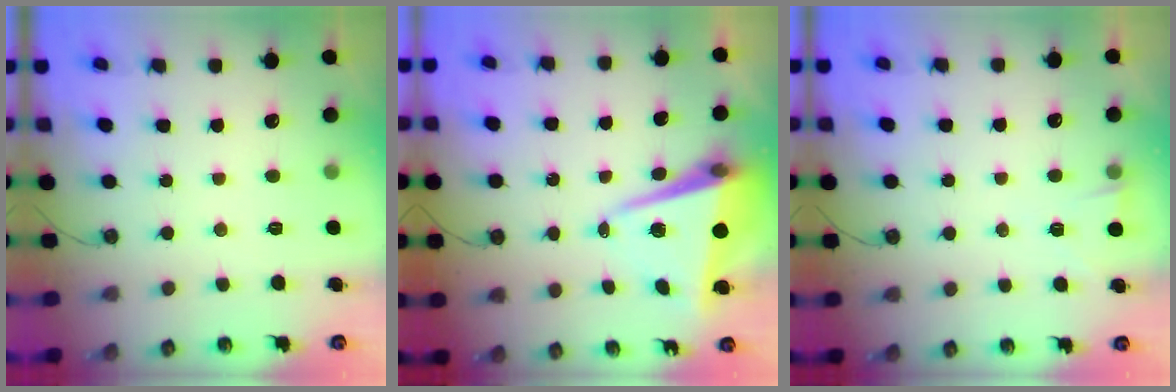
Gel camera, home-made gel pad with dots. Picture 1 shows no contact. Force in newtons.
{"total": 8.8, "press": 8.6, "slide": 1.5}
{"total": 2.7, "press": 2.3, "slide": 1.5}